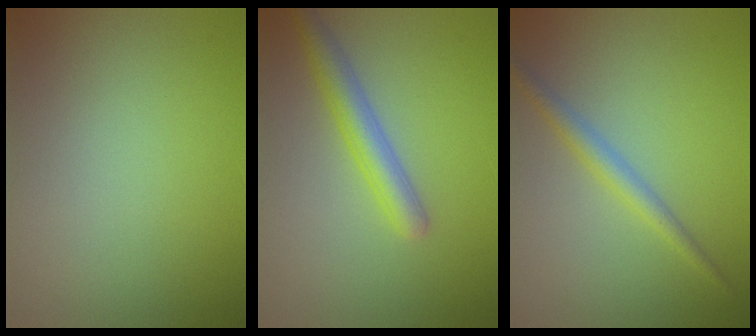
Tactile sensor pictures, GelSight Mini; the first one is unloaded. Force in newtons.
{"total": 2.9, "press": 2.9, "slide": 0.1}
{"total": 2.0, "press": 2.0, "slide": 0.1}